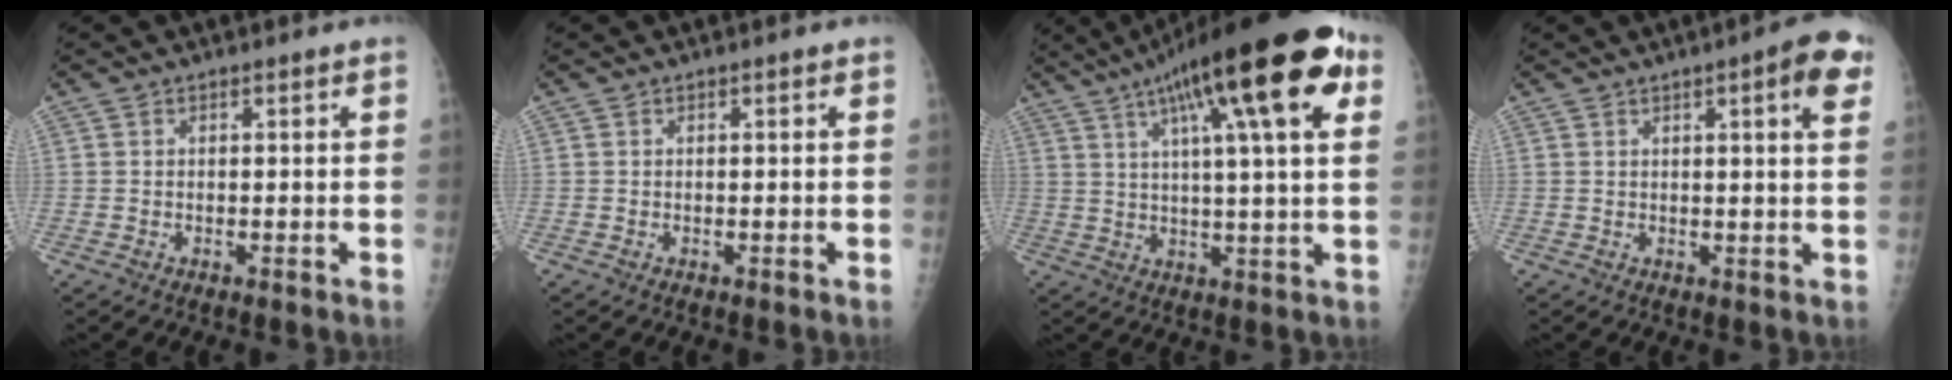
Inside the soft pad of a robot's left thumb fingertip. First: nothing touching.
{"total": 0.0}
{"total": 23.1, "force": [10.5, 5.1, 19.9], "torque": [-0.300, 0.008, 0.154]}
{"total": 7.4, "force": [3.2, 1.2, 6.5], "torque": [-0.074, -0.006, 0.035]}